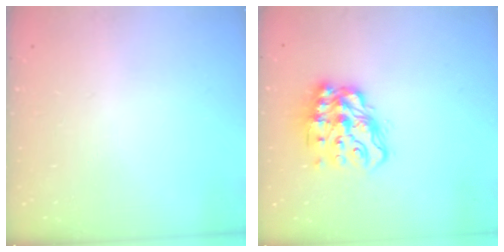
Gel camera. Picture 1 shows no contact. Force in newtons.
{"total": 14.4, "press": 14.4, "slide": 1.2}